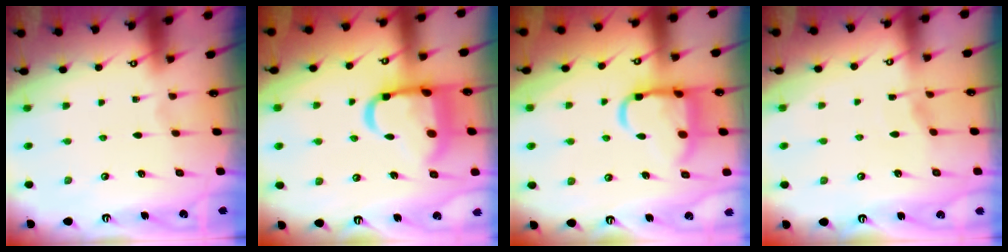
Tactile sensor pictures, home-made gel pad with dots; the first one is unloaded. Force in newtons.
{"total": 16.3, "press": 16.2, "slide": 1.9}
{"total": 14.4, "press": 14.3, "slide": 1.6}
{"total": 3.0, "press": 2.9, "slide": 0.6}